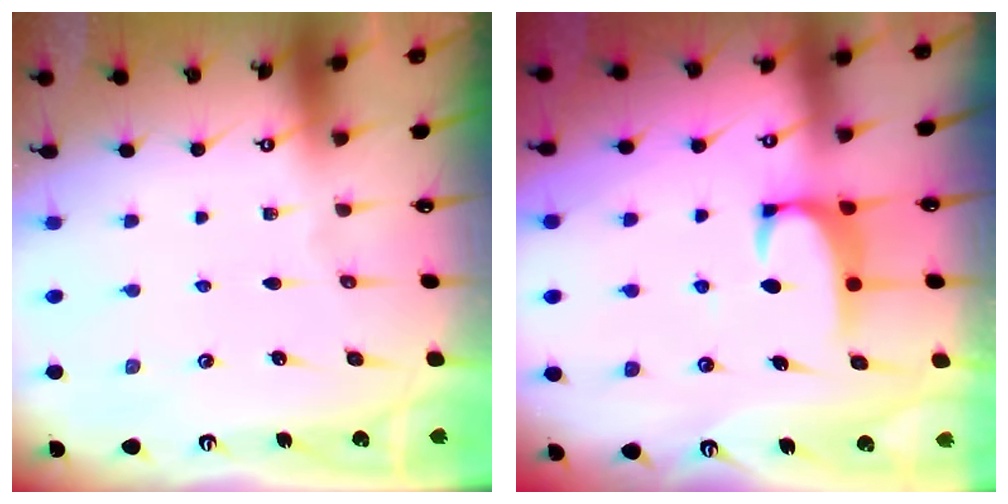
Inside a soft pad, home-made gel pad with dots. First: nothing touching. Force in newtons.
{"total": 1.9, "press": 1.9, "slide": 0.3}